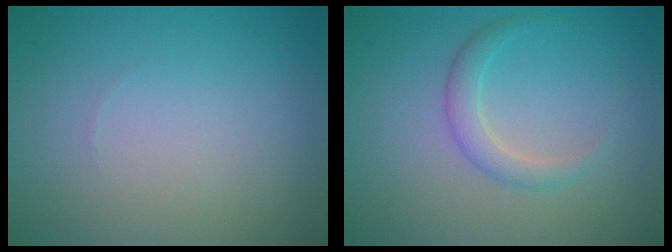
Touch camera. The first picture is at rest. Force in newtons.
{"total": 2.0, "press": 2.0, "slide": 0.2}